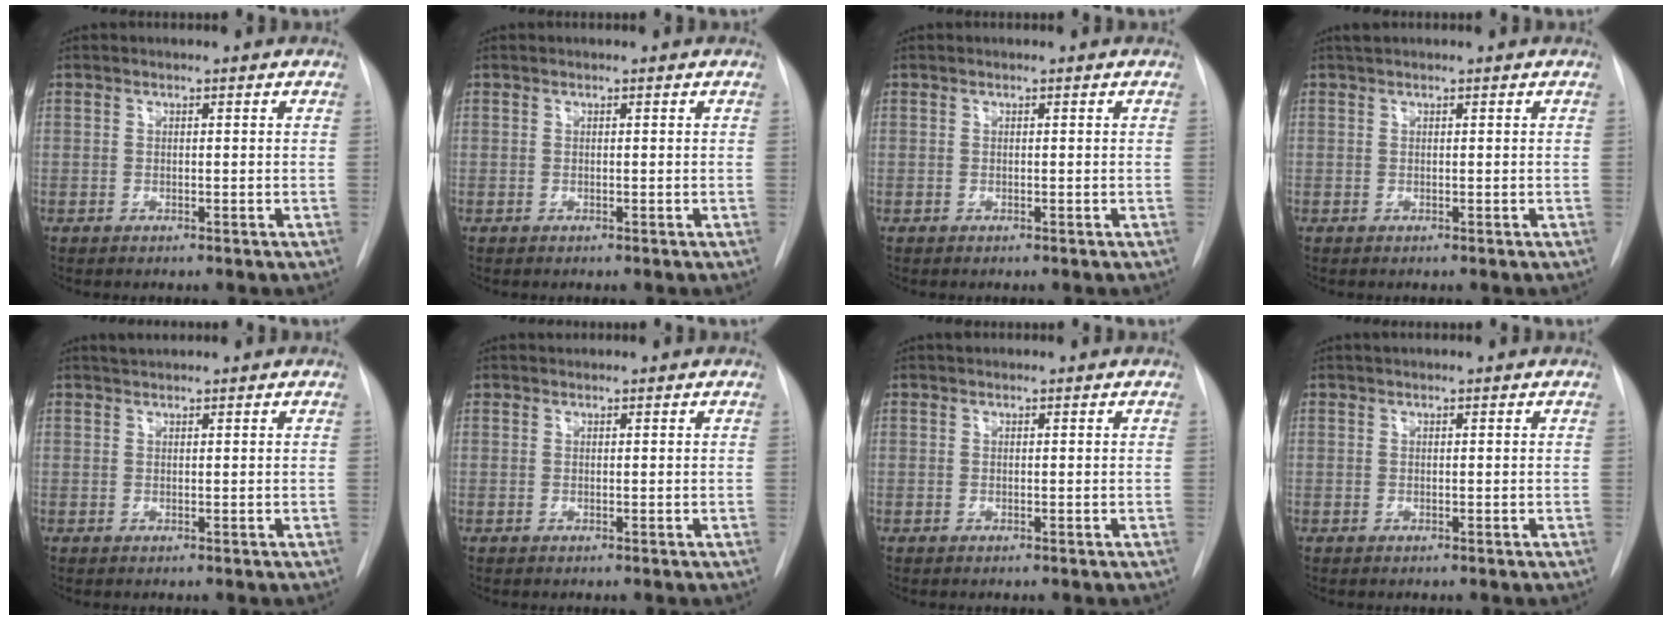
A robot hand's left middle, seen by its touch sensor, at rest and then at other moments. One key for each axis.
{"total": 0.0}
{"total": 0.0}
{"total": 0.8, "fx": 0.7, "fy": 0.1, "fz": 0.3, "tx": -0.013, "ty": 0.012, "tz": 0.016}
{"total": 1.1, "fx": 1.1, "fy": 0.0, "fz": 0.2, "tx": -0.008, "ty": 0.007, "tz": 0.025}
{"total": 0.6, "fx": 0.5, "fy": 0.2, "fz": -0.1, "tx": -0.005, "ty": 0.009, "tz": 0.010}
{"total": 0.6, "fx": 0.6, "fy": 0.3, "fz": 0.1, "tx": -0.009, "ty": 0.015, "tz": 0.011}
{"total": 0.9, "fx": 0.8, "fy": 0.1, "fz": 0.4, "tx": -0.012, "ty": 0.015, "tz": 0.015}